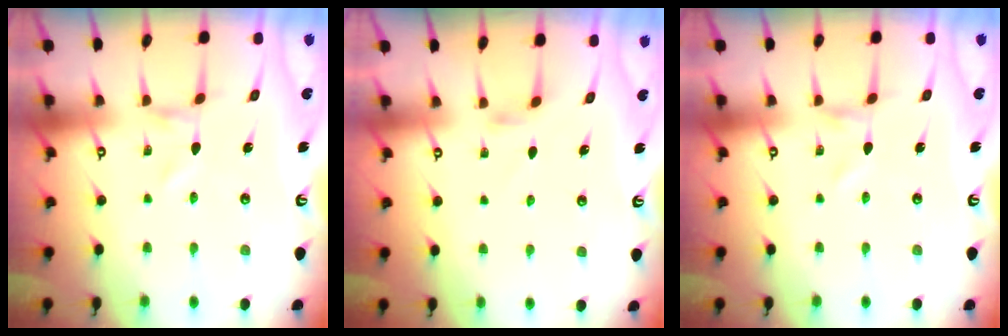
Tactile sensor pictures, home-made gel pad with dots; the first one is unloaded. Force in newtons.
{"total": 2.5, "press": 2.4, "slide": 0.4}
{"total": 0.0}